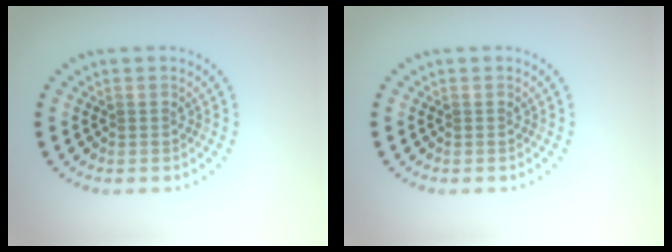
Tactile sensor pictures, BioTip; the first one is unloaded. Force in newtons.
{"total": 0.0}